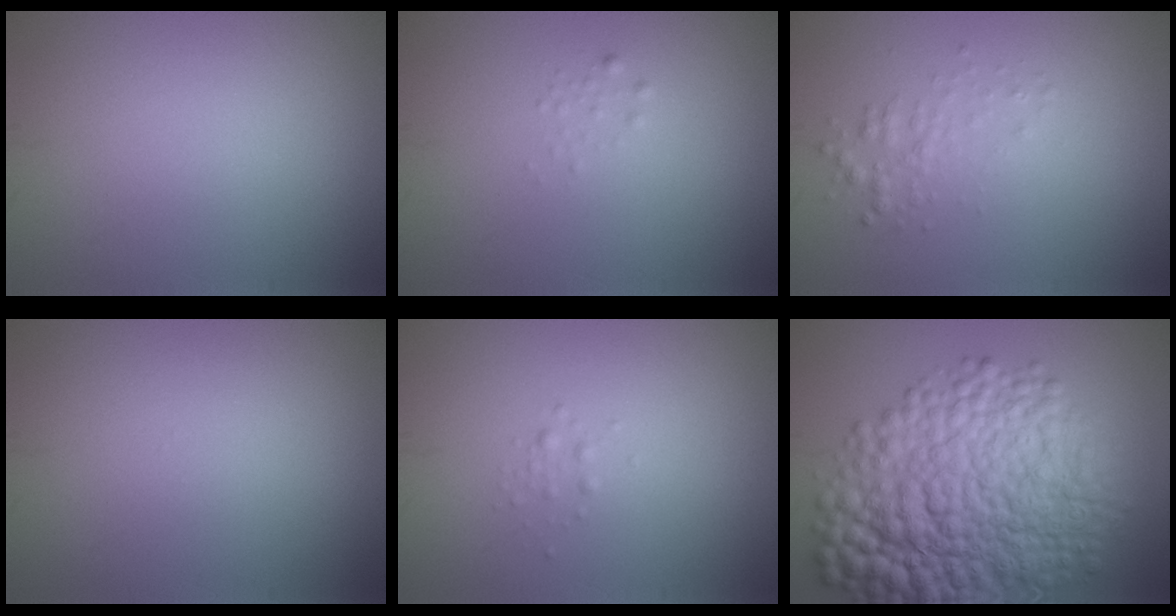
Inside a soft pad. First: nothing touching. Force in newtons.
{"total": 0.6, "press": 0.6, "slide": 0.0}
{"total": 1.6, "press": 1.6, "slide": 0.0}
{"total": 0.0}
{"total": 0.7, "press": 0.7, "slide": 0.0}
{"total": 13.8, "press": 13.8, "slide": 0.3}